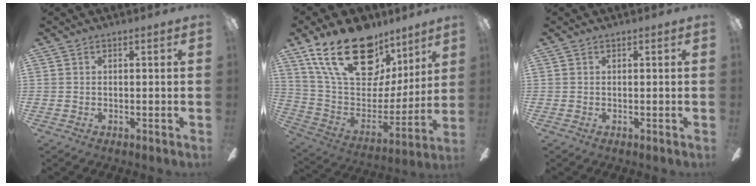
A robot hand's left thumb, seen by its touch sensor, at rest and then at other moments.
{"total": 26.0, "force": [15.9, 14.1, 15.1], "torque": [-0.266, -0.089, 0.289]}
{"total": 0.0}